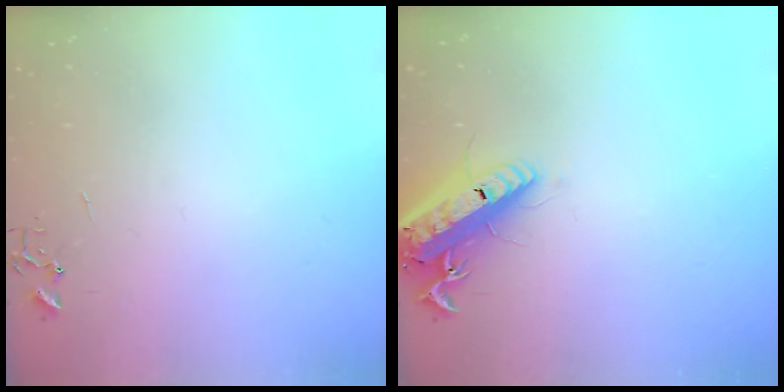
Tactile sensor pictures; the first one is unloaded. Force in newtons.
{"total": 17.3, "press": 17.0, "slide": 3.4}